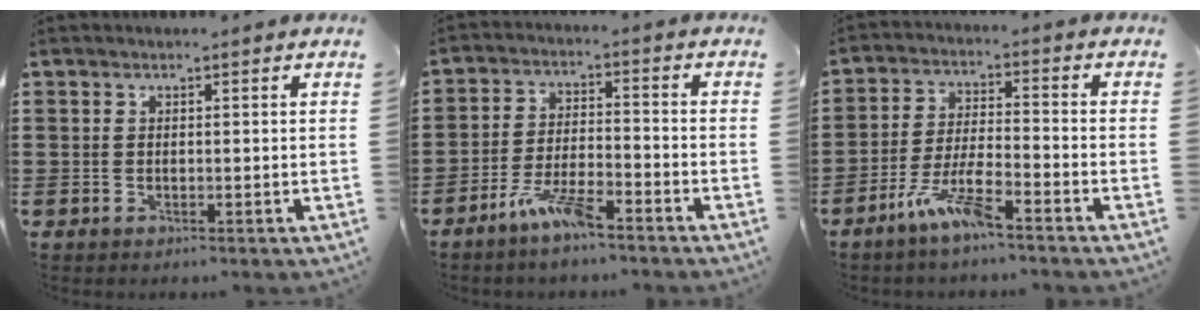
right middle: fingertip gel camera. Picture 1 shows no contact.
{"total": 6.4, "force": [-4.9, 1.2, 3.9], "torque": [-0.090, -0.003, -0.095]}
{"total": 7.0, "force": [-5.0, 0.8, 4.9], "torque": [-0.112, -0.008, -0.095]}